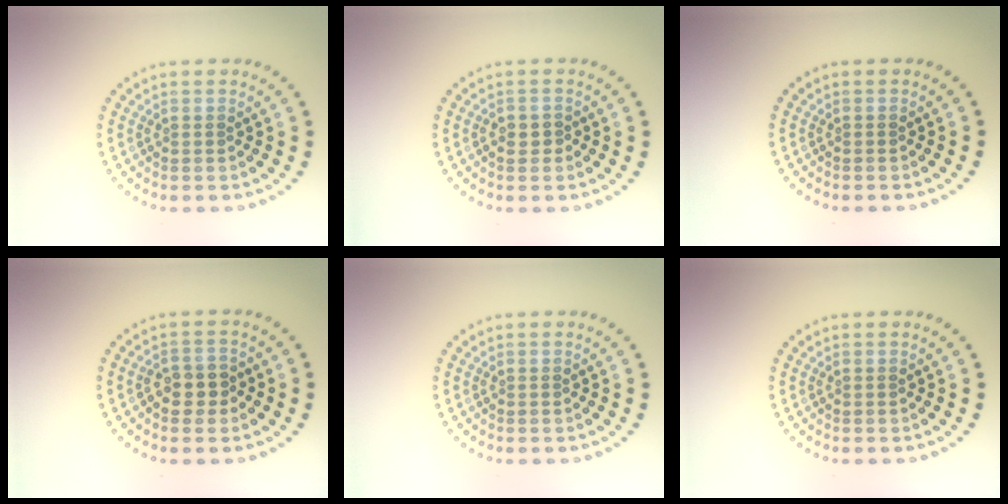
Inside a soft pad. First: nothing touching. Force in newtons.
{"total": 0.9, "press": 0.9, "slide": 0.2}
{"total": 0.0}
{"total": 2.4, "press": 2.3, "slide": 0.7}
{"total": 0.0}
{"total": 0.0}